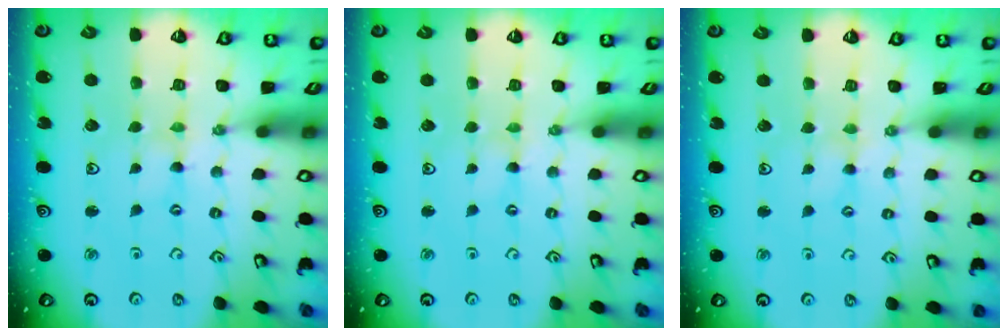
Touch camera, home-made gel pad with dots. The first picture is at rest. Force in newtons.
{"total": 0.0}
{"total": 1.7, "press": 1.7, "slide": 0.2}